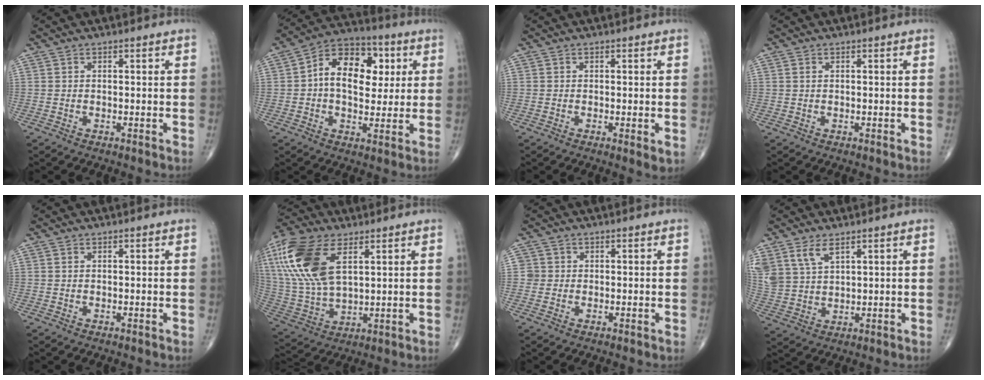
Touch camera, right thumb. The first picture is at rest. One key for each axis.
{"total": 14.8, "fx": 2.5, "fy": 9.7, "fz": 10.9, "tx": -0.132, "ty": 0.016, "tz": 0.030}
{"total": 1.9, "fx": -0.3, "fy": 0.5, "fz": 1.8, "tx": -0.033, "ty": -0.008, "tz": -0.006}
{"total": 0.6, "fx": 0.3, "fy": 0.3, "fz": 0.4, "tx": -0.006, "ty": 0.007, "tz": 0.005}
{"total": 0.0}
{"total": 19.5, "fx": 7.5, "fy": 9.9, "fz": 15.0, "tx": -0.328, "ty": -0.012, "tz": 0.145}
{"total": 1.6, "fx": 0.0, "fy": 1.6, "fz": 0.0, "tx": 0.014, "ty": 0.007, "tz": -0.004}
{"total": 7.6, "fx": 4.6, "fy": 3.8, "fz": 4.6, "tx": -0.091, "ty": -0.010, "tz": 0.104}